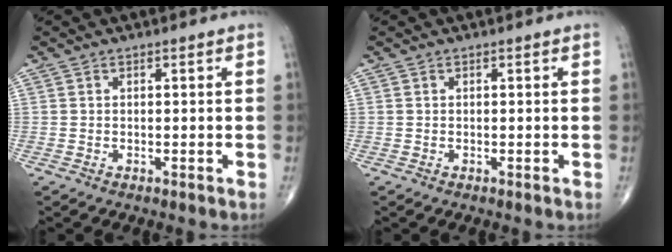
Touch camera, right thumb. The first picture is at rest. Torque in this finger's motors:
{"motor_torque": [0.00, 0.00, -0.09, -0.03, 0.01]}